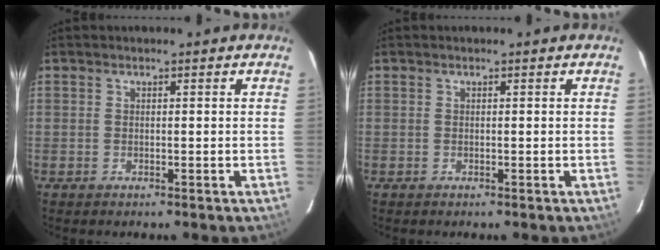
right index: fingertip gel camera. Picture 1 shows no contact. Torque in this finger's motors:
{"motor_torque": [-0.27, 0.27, 0.00, 0.00]}